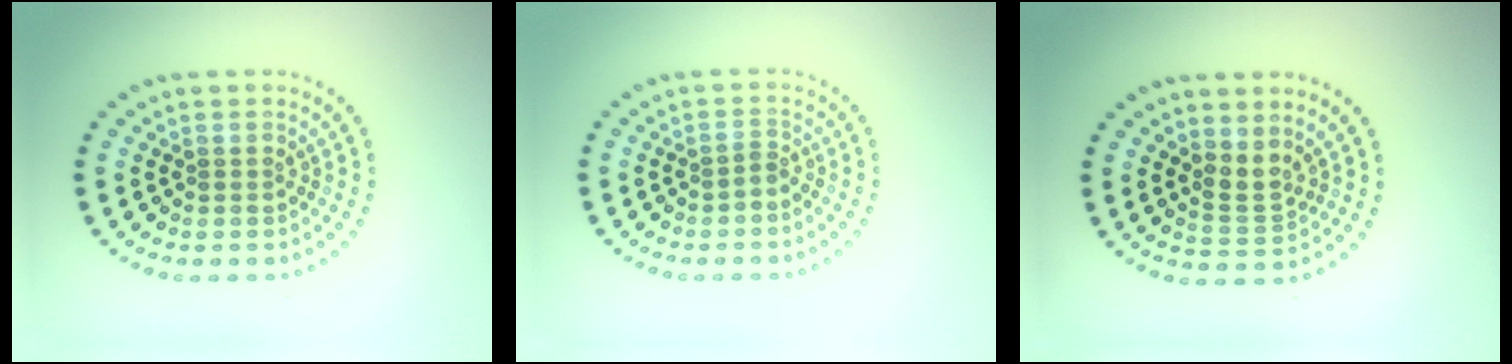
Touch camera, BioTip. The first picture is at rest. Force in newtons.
{"total": 0.8, "press": 0.4, "slide": 0.7}
{"total": 1.9, "press": 1.4, "slide": 1.4}